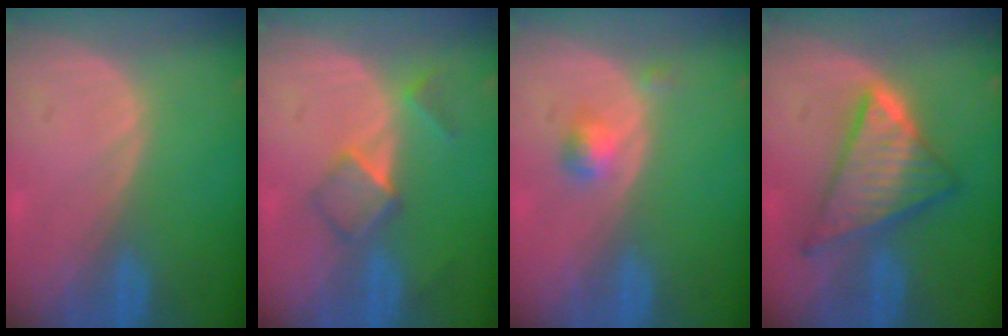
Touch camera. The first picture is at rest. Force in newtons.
{"total": 5.2, "press": 4.6, "slide": 2.4}
{"total": 2.4, "press": 2.1, "slide": 1.1}
{"total": 9.2, "press": 9.1, "slide": 0.6}